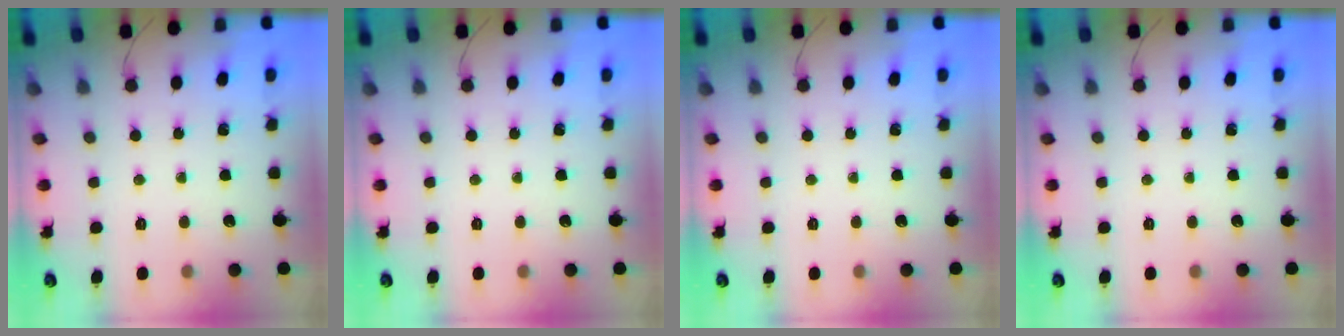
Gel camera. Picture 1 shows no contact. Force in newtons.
{"total": 0.0}
{"total": 0.0}
{"total": 0.0}